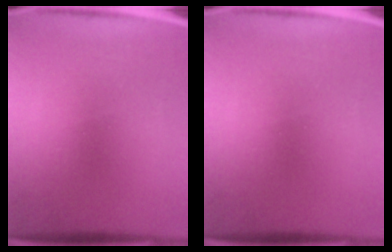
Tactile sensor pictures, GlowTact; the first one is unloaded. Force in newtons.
{"total": 0.0}